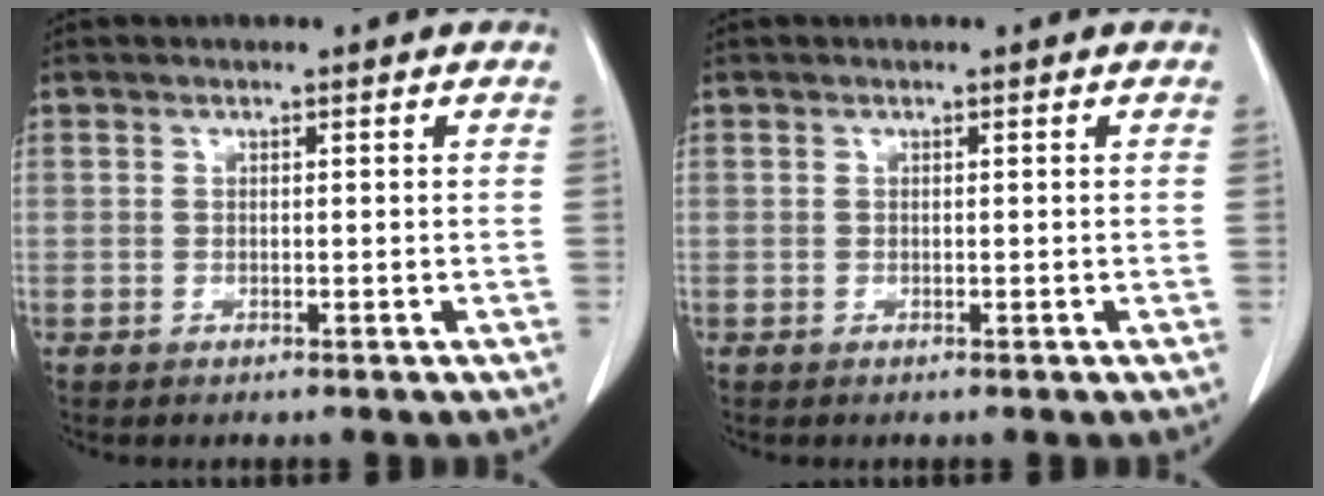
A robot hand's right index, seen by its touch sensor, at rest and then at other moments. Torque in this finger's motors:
{"motor_torque": [0.00, 0.00, 0.00, 0.00]}